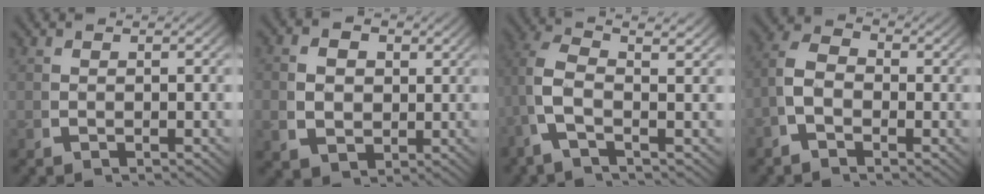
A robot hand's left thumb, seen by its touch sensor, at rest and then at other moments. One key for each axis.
{"total": 5.2, "fx": 0.6, "fy": 4.3, "fz": 3.0, "tx": -0.061, "ty": -0.020, "tz": 0.020}
{"total": 4.6, "fx": 0.6, "fy": 1.4, "fz": 4.3, "tx": -0.121, "ty": -0.010, "tz": 0.006}
{"total": 4.3, "fx": -0.2, "fy": 3.1, "fz": 3.0, "tx": -0.064, "ty": -0.007, "tz": -0.014}